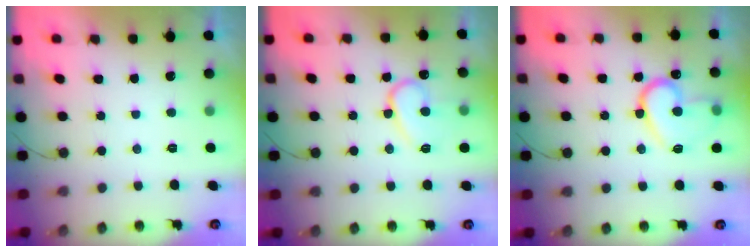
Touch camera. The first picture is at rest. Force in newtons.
{"total": 11.6, "press": 11.5, "slide": 1.1}
{"total": 14.3, "press": 14.2, "slide": 1.2}